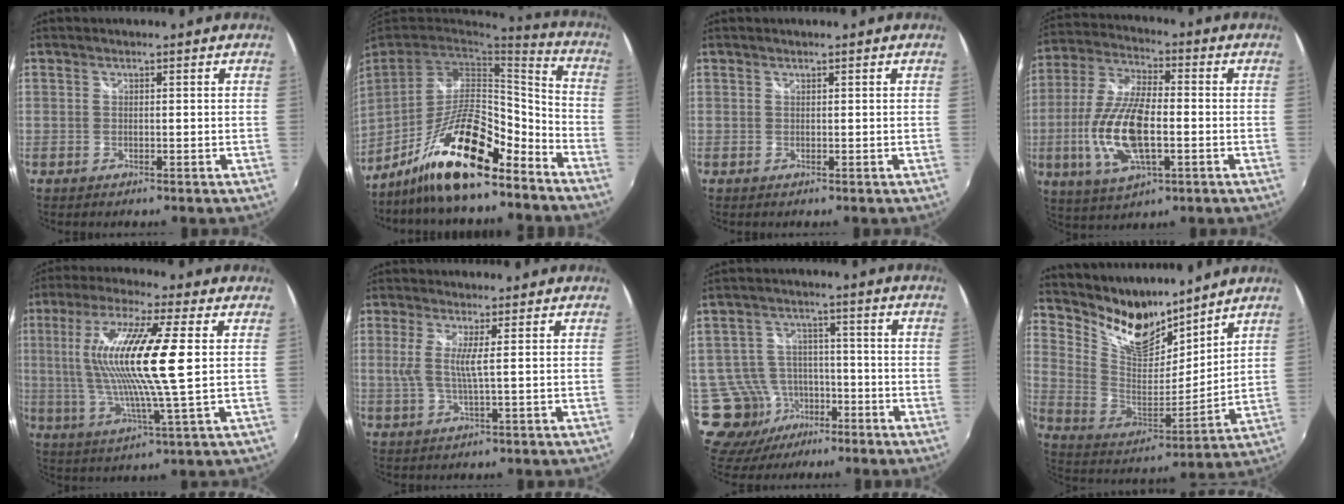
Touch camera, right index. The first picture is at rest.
{"total": 17.8, "force": [-12.4, 4.6, 11.9], "torque": [-0.225, -0.009, -0.220]}
{"total": 0.0}
{"total": 15.9, "force": [-3.2, 6.1, 14.3], "torque": [-0.300, -0.006, -0.061]}
{"total": 17.1, "force": [2.7, 1.7, 16.8], "torque": [-0.311, 0.001, 0.049]}
{"total": 4.4, "force": [0.6, -0.1, 4.3], "torque": [-0.090, -0.008, 0.010]}
{"total": 11.6, "force": [-5.9, 9.5, 3.1], "torque": [-0.087, 0.012, -0.081]}
{"total": 15.1, "force": [12.6, 6.0, 5.8], "torque": [-0.135, -0.014, 0.240]}